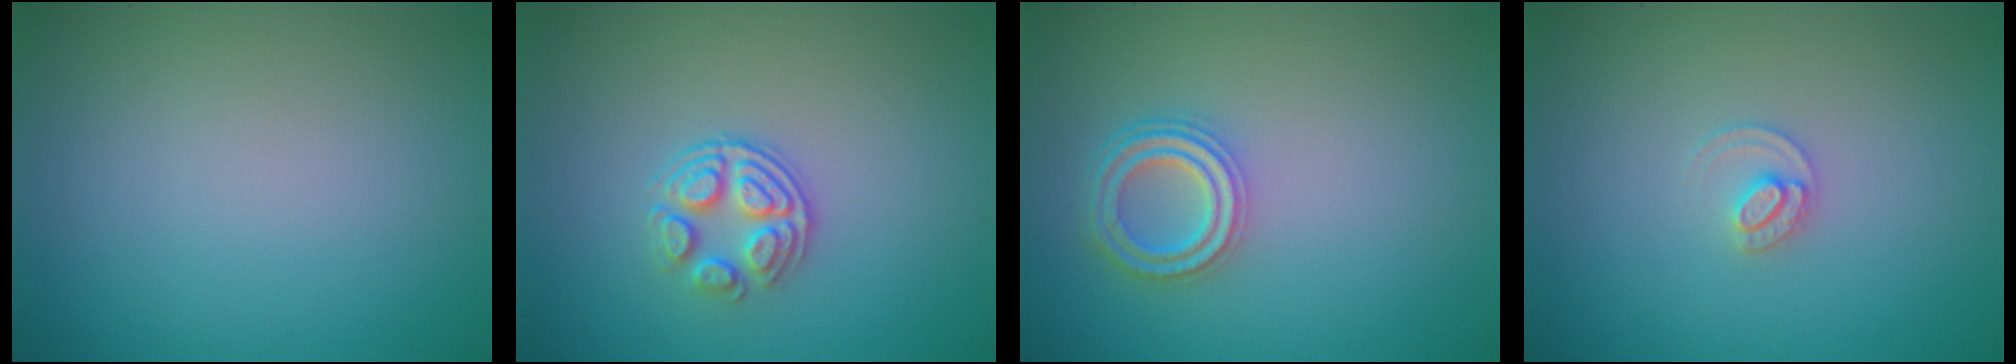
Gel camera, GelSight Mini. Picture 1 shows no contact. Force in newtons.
{"total": 3.1, "press": 2.6, "slide": 1.8}
{"total": 3.8, "press": 3.0, "slide": 2.3}
{"total": 1.5, "press": 1.5, "slide": 0.2}